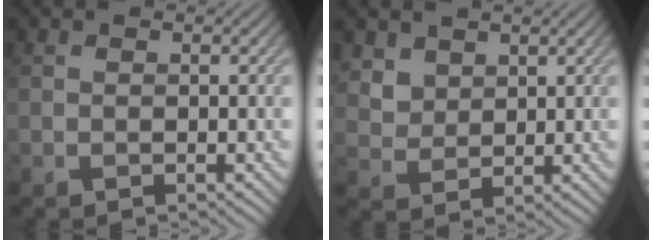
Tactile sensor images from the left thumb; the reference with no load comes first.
{"total": 4.1, "force": [2.6, 2.7, 1.5], "torque": [-0.052, -0.013, 0.063]}